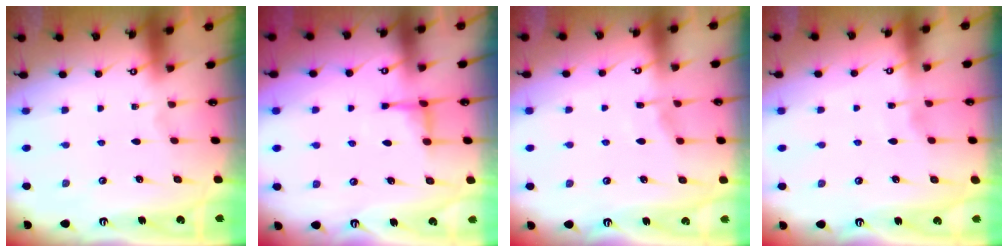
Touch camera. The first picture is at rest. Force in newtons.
{"total": 4.4, "press": 4.3, "slide": 0.9}
{"total": 4.7, "press": 4.7, "slide": 0.6}
{"total": 2.6, "press": 2.5, "slide": 0.2}